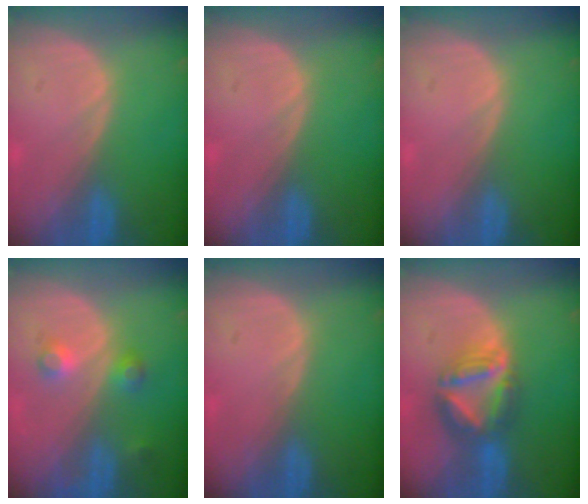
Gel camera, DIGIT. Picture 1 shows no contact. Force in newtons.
{"total": 0.0}
{"total": 0.0}
{"total": 3.7, "press": 3.4, "slide": 1.4}
{"total": 0.0}
{"total": 7.6, "press": 6.7, "slide": 3.6}